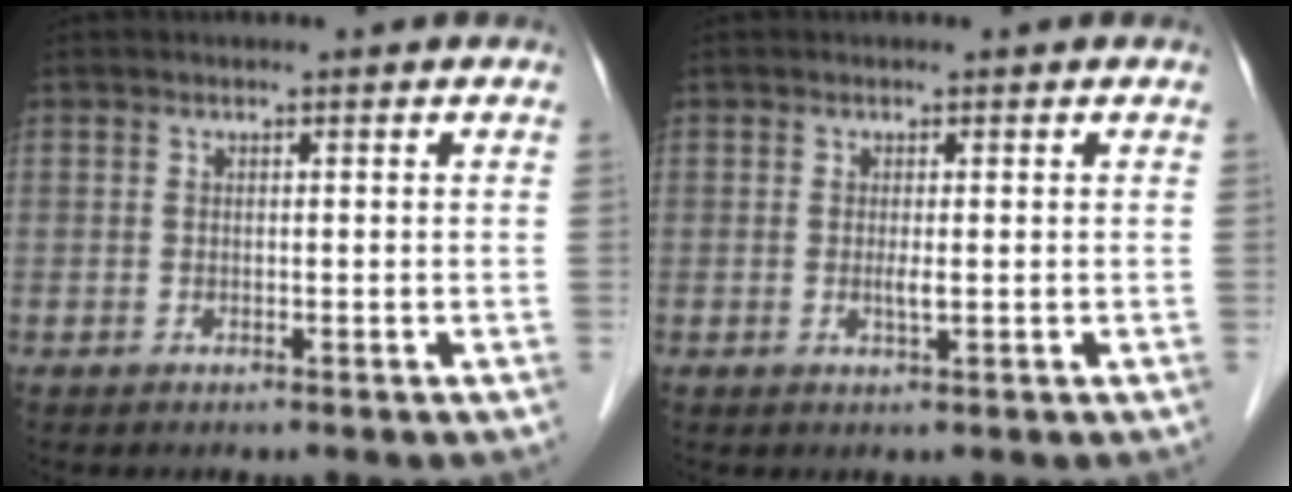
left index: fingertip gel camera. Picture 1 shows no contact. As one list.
[{"total": 1.3, "force": [0.1, 0.1, 1.3], "torque": [-0.029, -0.002, 0.002]}]